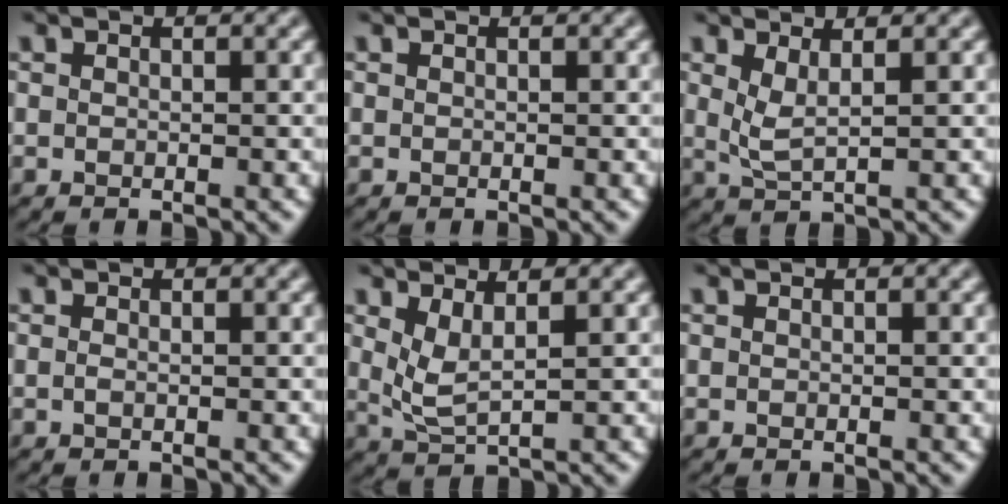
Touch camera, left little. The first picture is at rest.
{"total": 0.0}
{"total": 1.5, "force": [0.8, -0.2, 1.3], "torque": [-0.037, -0.003, 0.019]}
{"total": 0.0}
{"total": 1.9, "force": [1.0, 0.1, 1.6], "torque": [-0.043, -0.005, 0.024]}
{"total": 0.0}